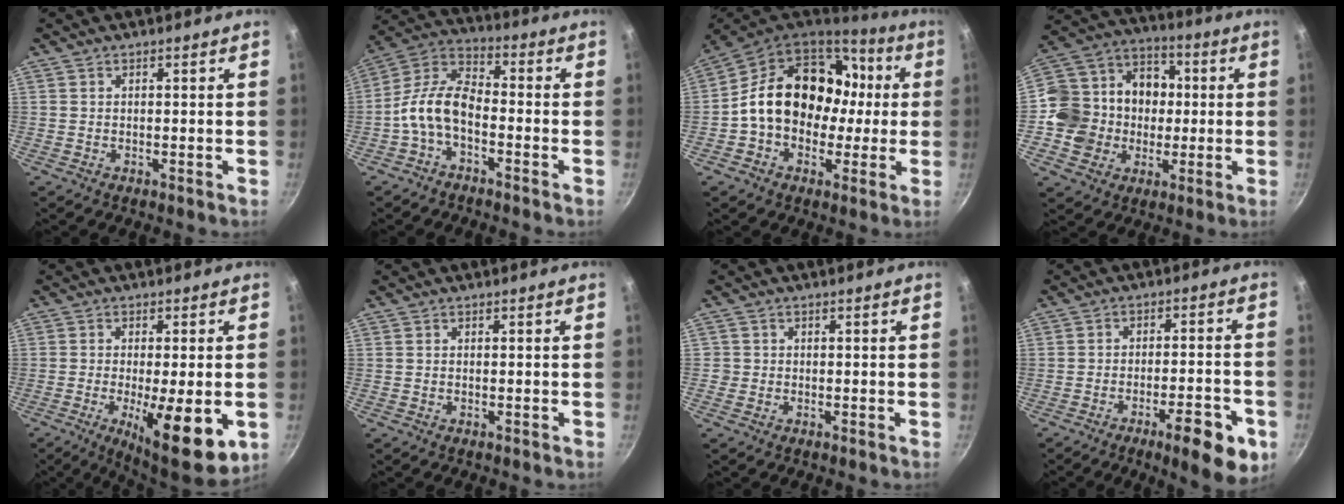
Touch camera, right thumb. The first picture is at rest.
{"total": 10.2, "force": [-2.8, 5.7, 8.0], "torque": [-0.157, 0.046, -0.067]}
{"total": 20.7, "force": [-0.5, 15.5, 13.7], "torque": [-0.197, 0.056, -0.007]}
{"total": 18.2, "force": [-1.5, 15.8, 9.0], "torque": [-0.135, 0.043, -0.023]}
{"total": 14.6, "force": [-4.1, 4.6, 13.2], "torque": [-0.179, -0.020, -0.047]}
{"total": 0.0}
{"total": 1.4, "force": [-0.2, 1.4, -0.1], "torque": [0.010, 0.007, -0.005]}
{"total": 11.7, "force": [-5.7, 3.0, 9.7], "torque": [-0.125, 0.022, -0.077]}